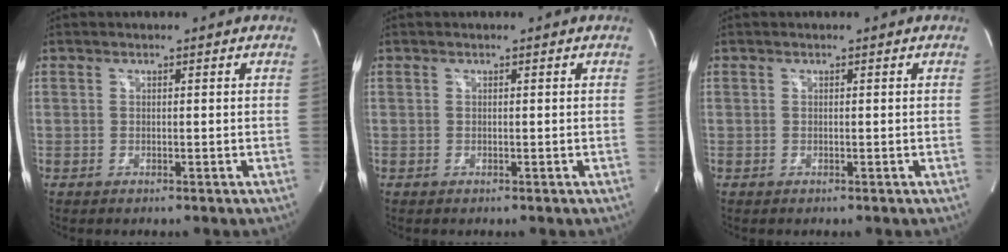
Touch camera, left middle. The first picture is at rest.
{"total": 0.0}
{"total": 0.0}